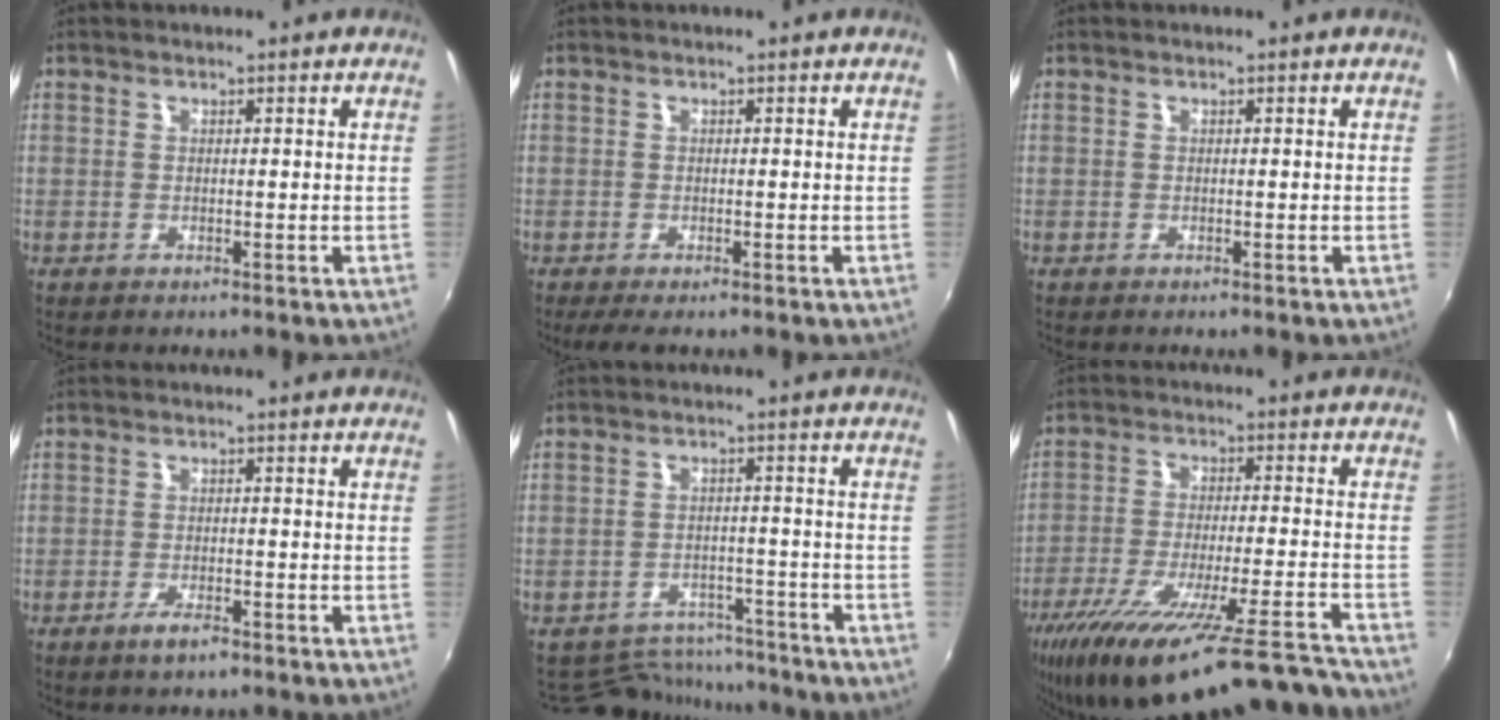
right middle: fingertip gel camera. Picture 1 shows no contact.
{"total": 2.3, "force": [-1.6, 0.3, 1.6], "torque": [-0.031, -0.012, -0.025]}
{"total": 0.0}
{"total": 2.9, "force": [-2.0, 0.7, 2.0], "torque": [-0.046, -0.003, -0.039]}
{"total": 9.9, "force": [-9.0, 3.9, 1.2], "torque": [-0.032, 0.022, -0.121]}
{"total": 24.1, "force": [-20.4, 0.9, 12.9], "torque": [-0.222, -0.067, -0.313]}